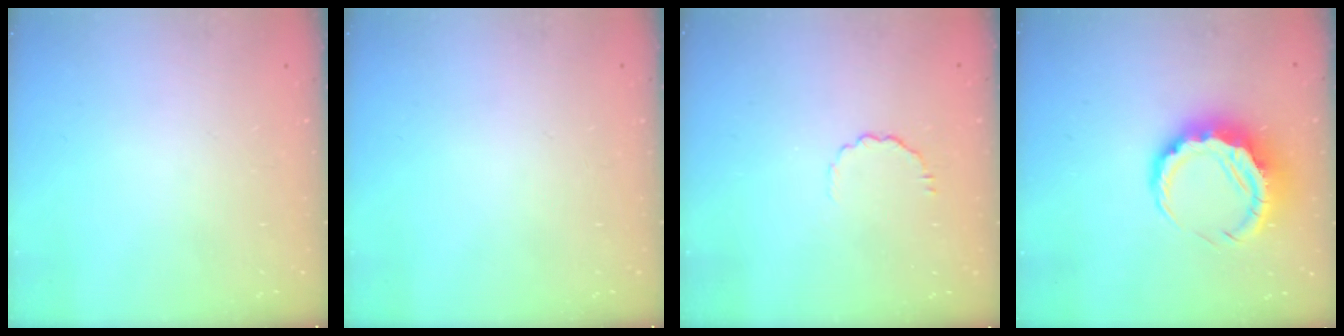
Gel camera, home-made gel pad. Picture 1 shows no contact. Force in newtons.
{"total": 0.0}
{"total": 3.6, "press": 3.4, "slide": 1.1}
{"total": 10.3, "press": 10.1, "slide": 1.9}